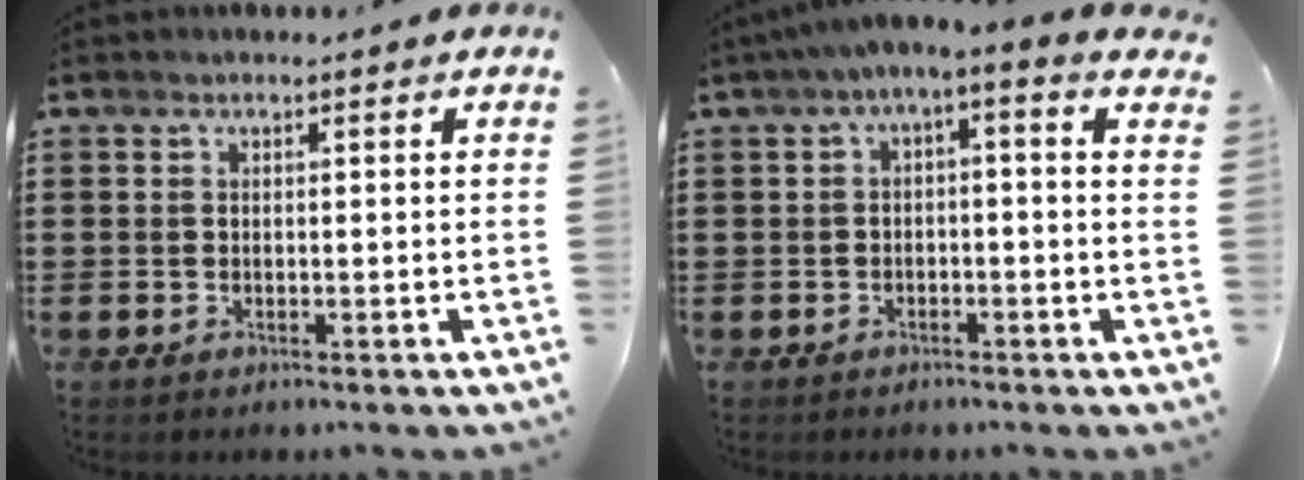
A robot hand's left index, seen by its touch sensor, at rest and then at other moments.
{"total": 2.6, "force": [-2.1, 0.1, 1.5], "torque": [-0.028, -0.003, -0.047]}